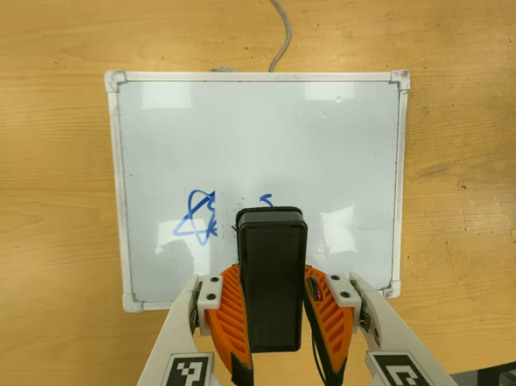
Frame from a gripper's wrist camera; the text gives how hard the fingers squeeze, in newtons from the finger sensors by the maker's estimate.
{"total": 6.9, "left": 6.3, "right": 7.4}